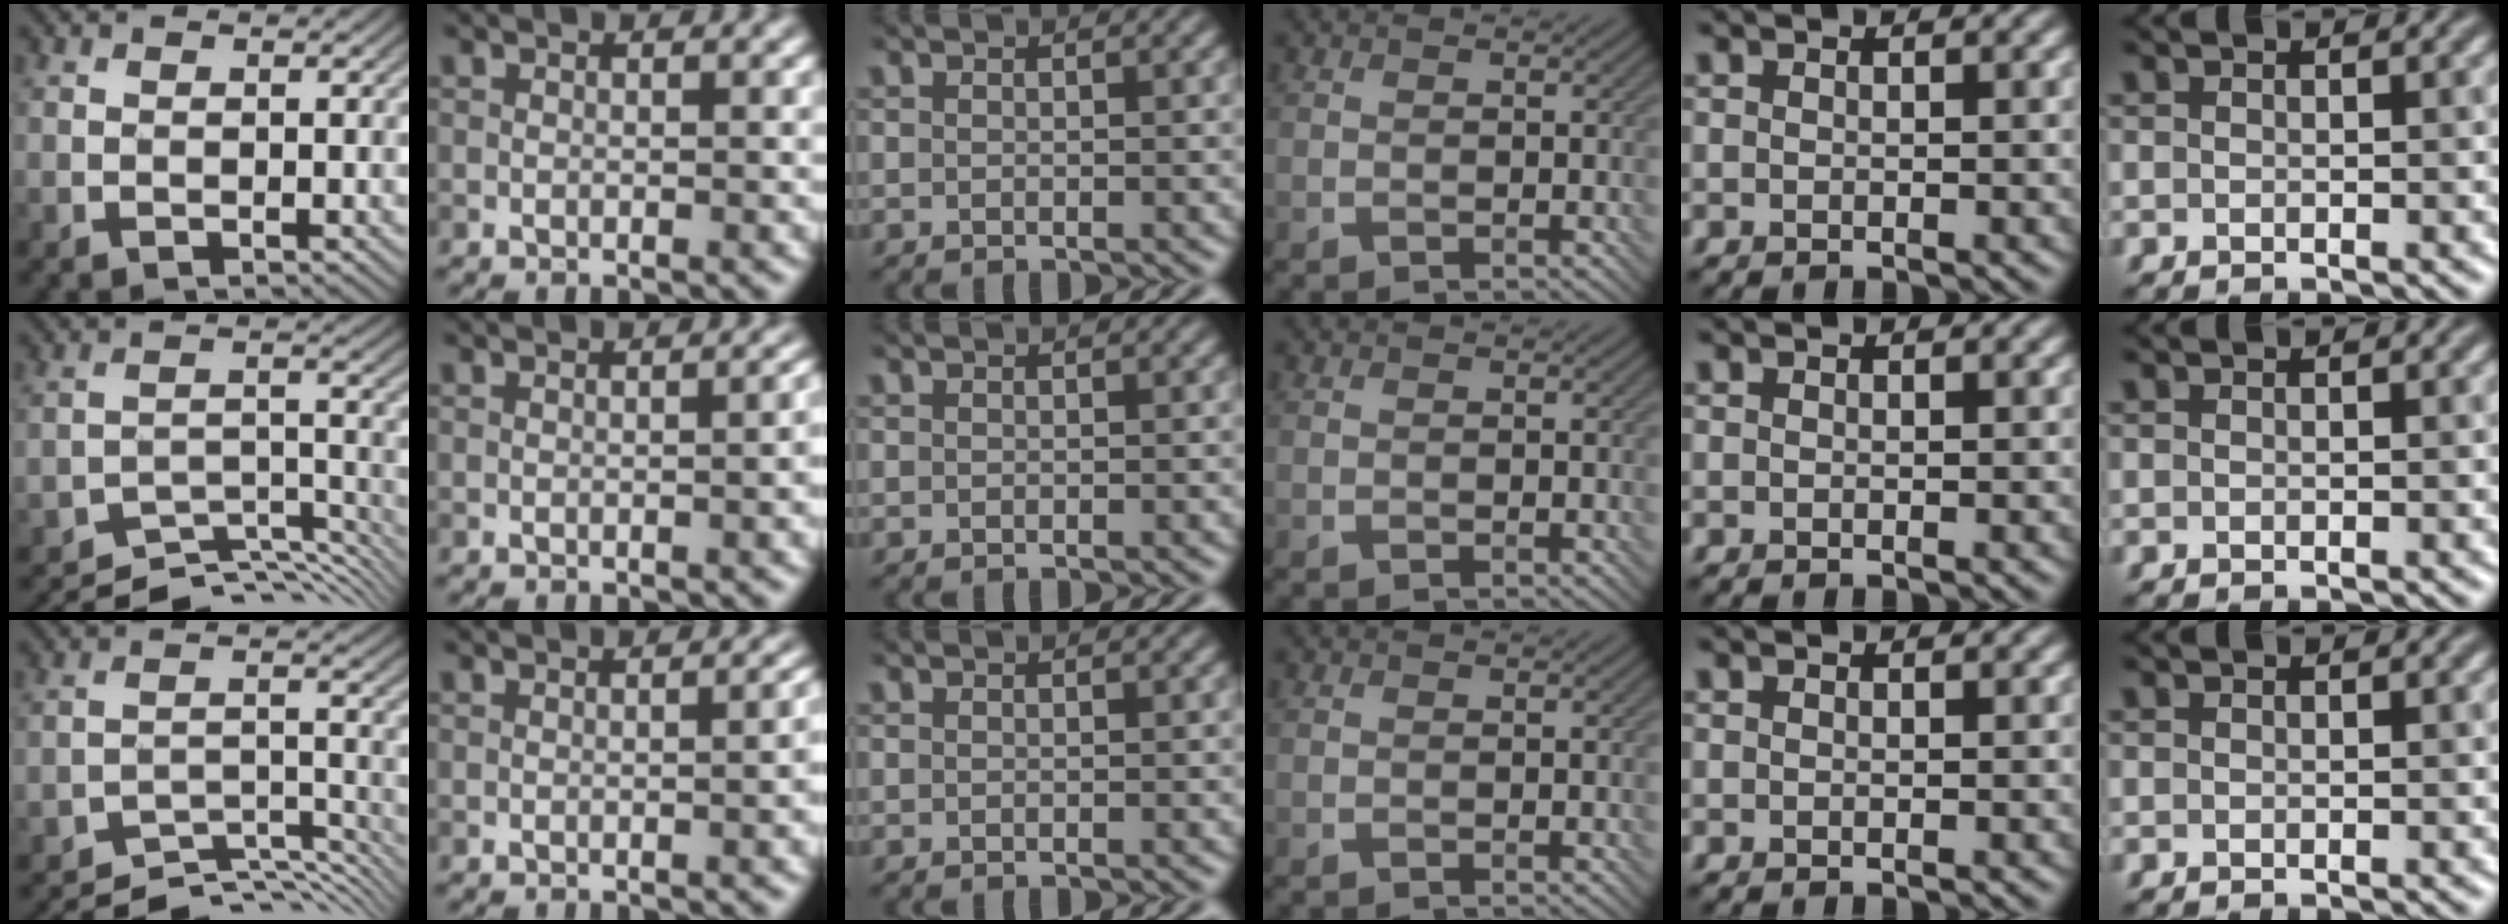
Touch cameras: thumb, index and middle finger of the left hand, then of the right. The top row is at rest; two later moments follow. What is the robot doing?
{"motion": "insert", "object": "bottle cap"}